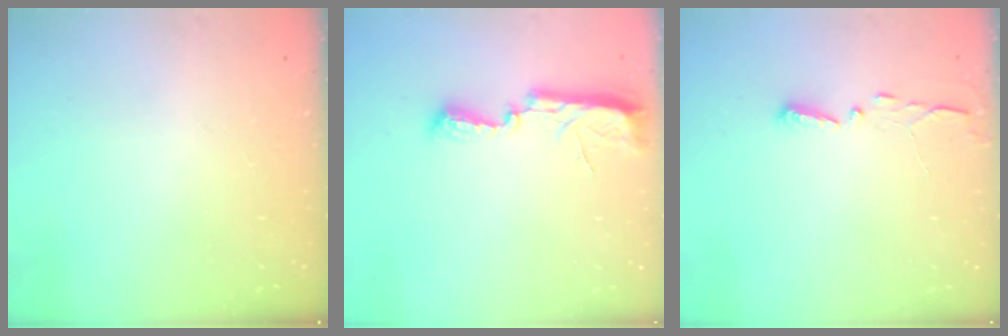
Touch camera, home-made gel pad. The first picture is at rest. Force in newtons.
{"total": 10.5, "press": 9.1, "slide": 5.2}
{"total": 3.1, "press": 3.1, "slide": 0.3}